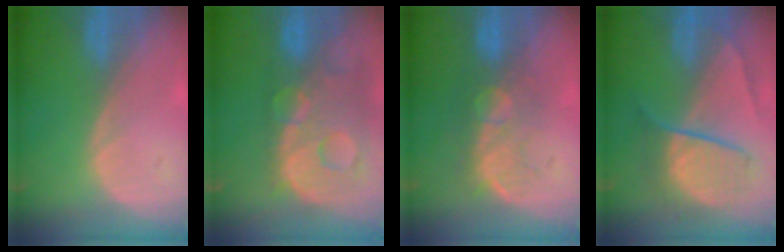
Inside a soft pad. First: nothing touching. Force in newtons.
{"total": 13.8, "press": 11.2, "slide": 8.0}
{"total": 7.6, "press": 7.3, "slide": 2.1}
{"total": 7.3, "press": 7.3, "slide": 0.2}